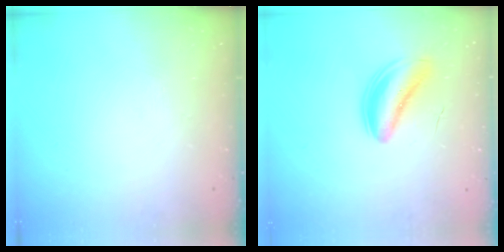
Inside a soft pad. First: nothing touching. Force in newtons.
{"total": 5.7, "press": 5.5, "slide": 1.5}